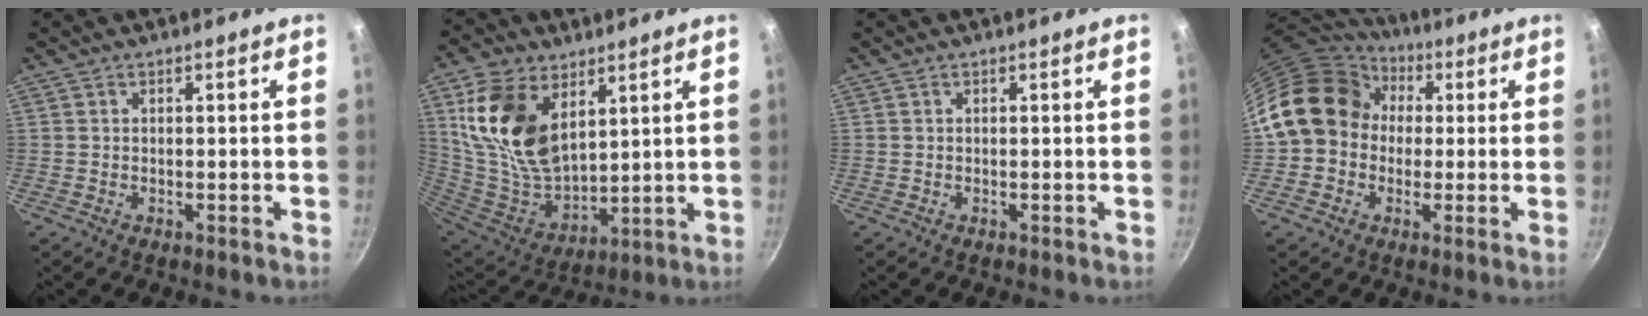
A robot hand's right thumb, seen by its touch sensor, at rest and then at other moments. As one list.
[{"total": 19.4, "force": [7.7, 11.8, 13.4], "torque": [-0.246, -0.047, 0.161]}, {"total": 0.0}, {"total": 15.6, "force": [1.5, 13.3, 7.9], "torque": [-0.105, 0.039, 0.011]}]